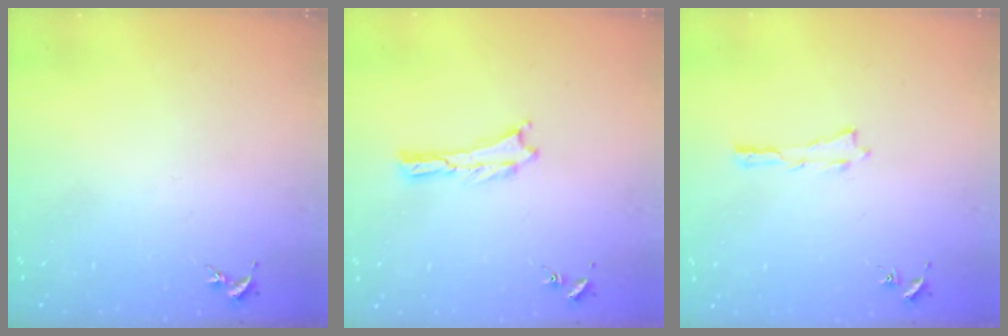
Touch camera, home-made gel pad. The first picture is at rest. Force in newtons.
{"total": 0.0}
{"total": 0.0}